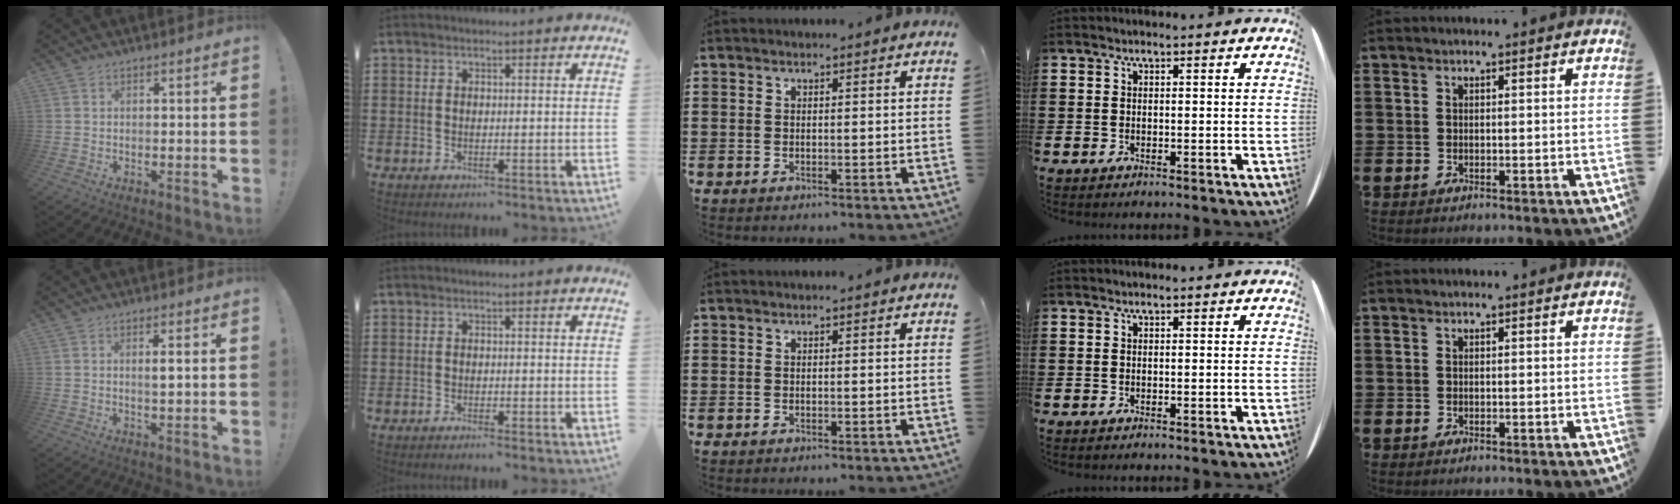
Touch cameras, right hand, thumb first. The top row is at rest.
{"thumb": {"total": 2.3, "force": [0.6, 0.2, 2.2], "torque": [-0.028, -0.007, 0.006]}, "index": {"total": 0.7, "force": [-0.7, -0.1, 0.2], "torque": [-0.006, -0.002, -0.014]}}